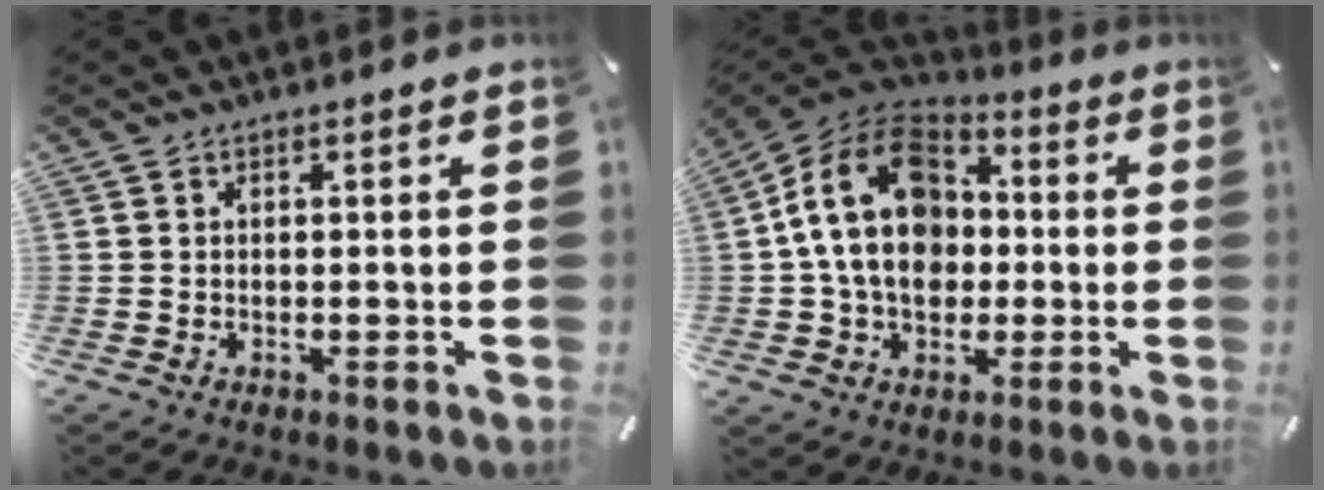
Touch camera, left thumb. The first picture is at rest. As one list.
[{"total": 18.7, "force": [0.6, 14.7, 11.5], "torque": [-0.236, 0.015, 0.010]}]